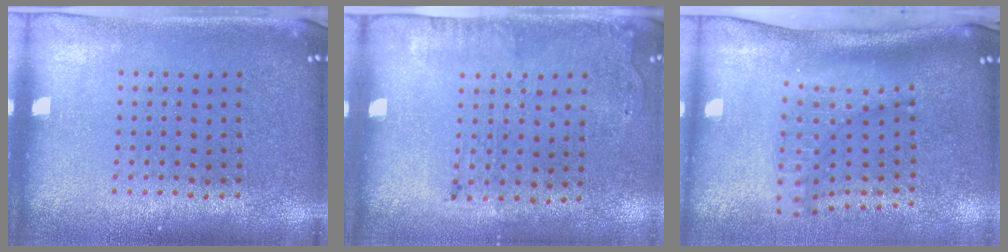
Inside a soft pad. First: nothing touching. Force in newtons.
{"total": 1.8, "press": 1.2, "slide": 1.4}
{"total": 2.1, "press": 1.5, "slide": 1.5}